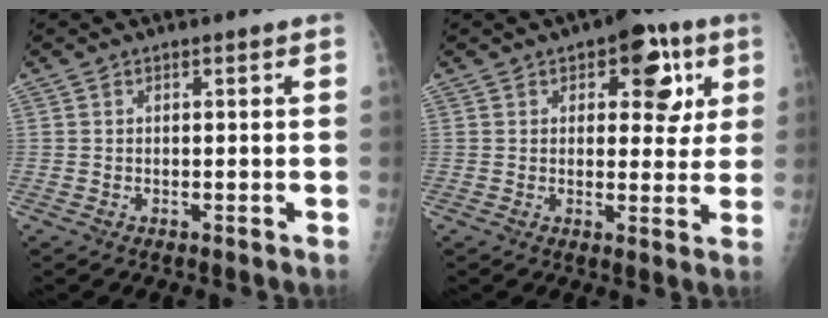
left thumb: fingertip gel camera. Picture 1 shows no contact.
{"total": 10.1, "force": [4.0, 5.6, 7.3], "torque": [-0.044, -0.006, 0.045]}